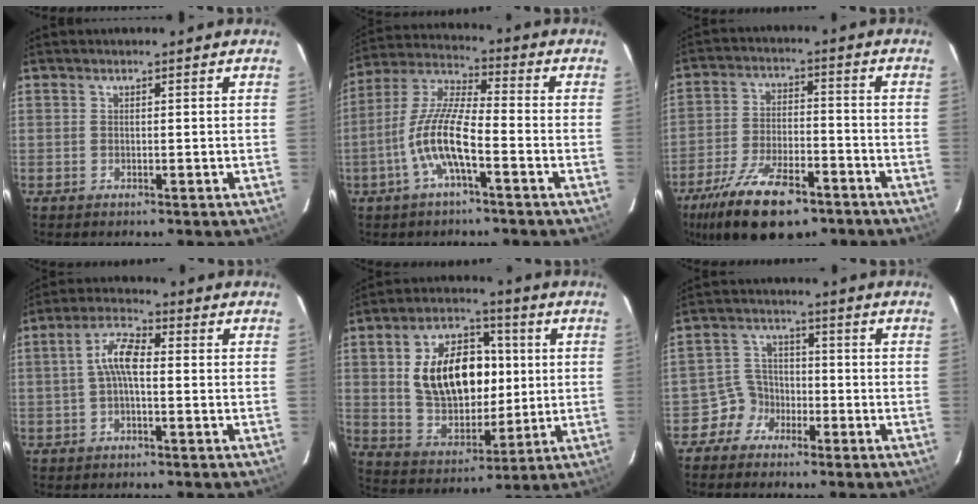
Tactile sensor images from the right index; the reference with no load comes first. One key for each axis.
{"total": 10.8, "fx": -4.2, "fy": 2.1, "fz": 9.7, "tx": -0.209, "ty": 0.004, "tz": -0.084}
{"total": 18.0, "fx": -12.1, "fy": 7.1, "fz": 11.3, "tx": -0.236, "ty": -0.030, "tz": -0.203}
{"total": 5.9, "fx": -0.3, "fy": 2.1, "fz": 5.5, "tx": -0.114, "ty": 0.020, "tz": -0.008}
{"total": 17.8, "fx": 2.6, "fy": 11.2, "fz": 13.7, "tx": -0.253, "ty": 0.022, "tz": 0.061}
{"total": 4.8, "fx": -3.2, "fy": 3.6, "fz": -0.2, "tx": 0.003, "ty": 0.027, "tz": -0.062}